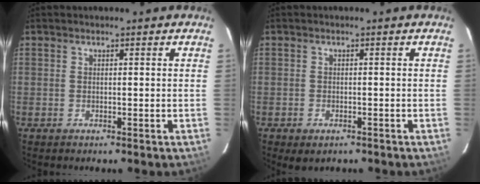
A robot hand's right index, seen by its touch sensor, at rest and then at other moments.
{"total": 2.4, "force": [-1.3, 1.7, 1.1], "torque": [-0.022, -0.006, -0.016]}